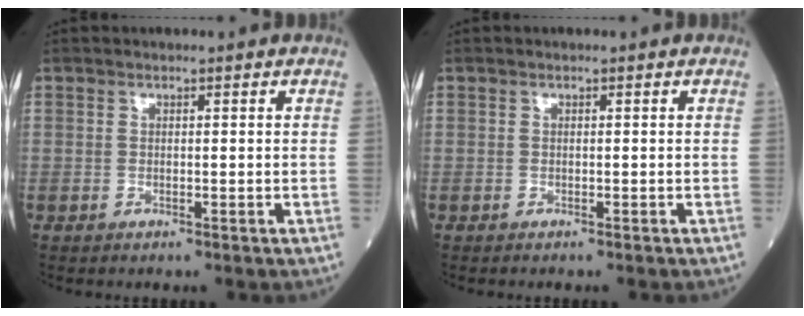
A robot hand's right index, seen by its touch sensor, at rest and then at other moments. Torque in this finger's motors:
{"motor_torque": [0.05, 0.00, -0.02, 0.01]}